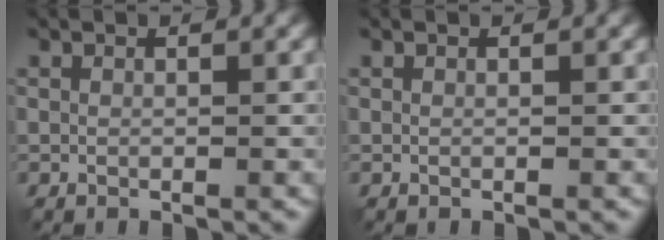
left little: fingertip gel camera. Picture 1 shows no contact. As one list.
[{"total": 0.0}]